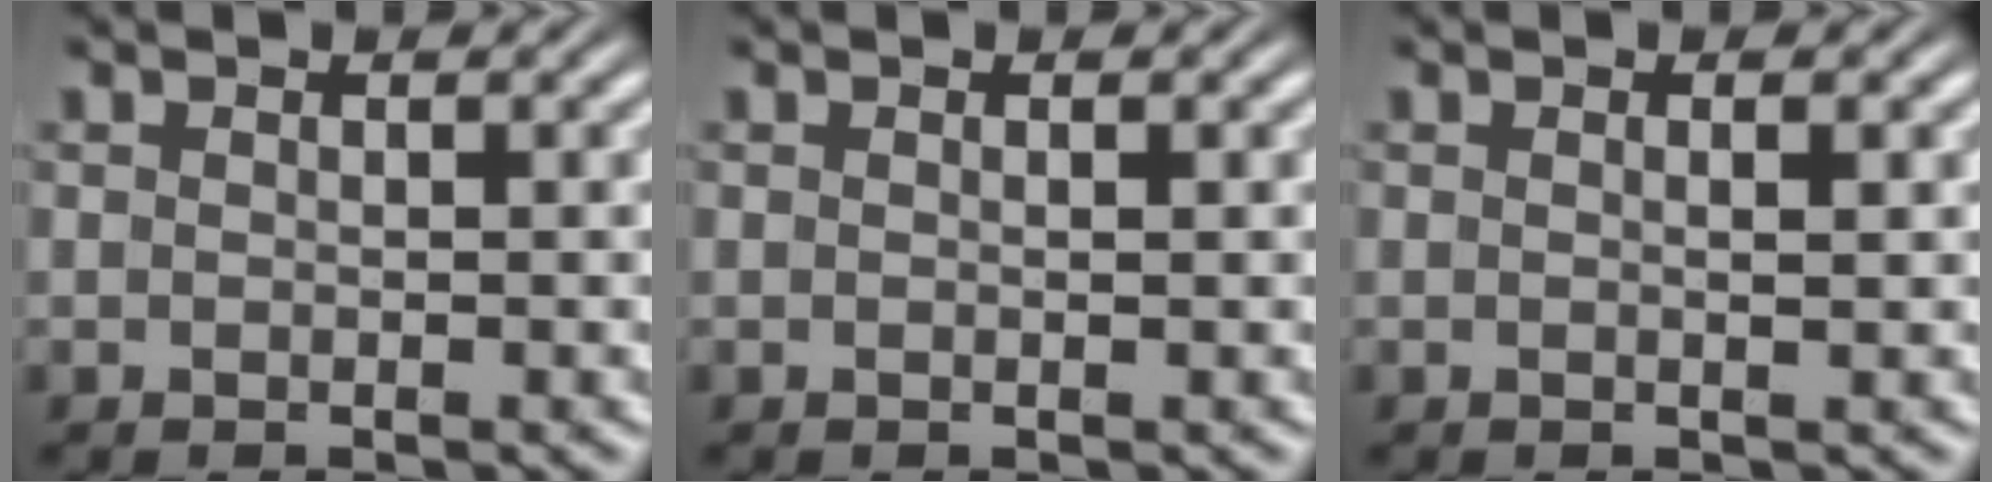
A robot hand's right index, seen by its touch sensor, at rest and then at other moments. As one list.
[{"total": 0.0}, {"total": 0.8, "force": [0.2, -0.2, 0.8], "torque": [-0.010, 0.001, 0.001]}]